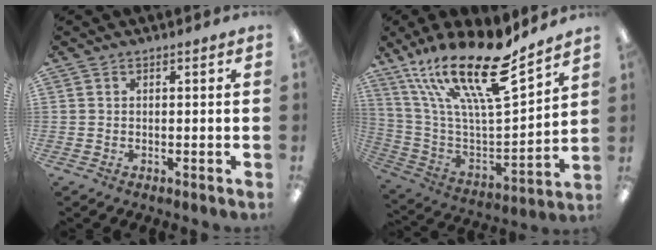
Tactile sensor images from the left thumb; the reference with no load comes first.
{"total": 23.9, "force": [16.9, 6.4, 15.6], "torque": [-0.283, -0.115, 0.287]}